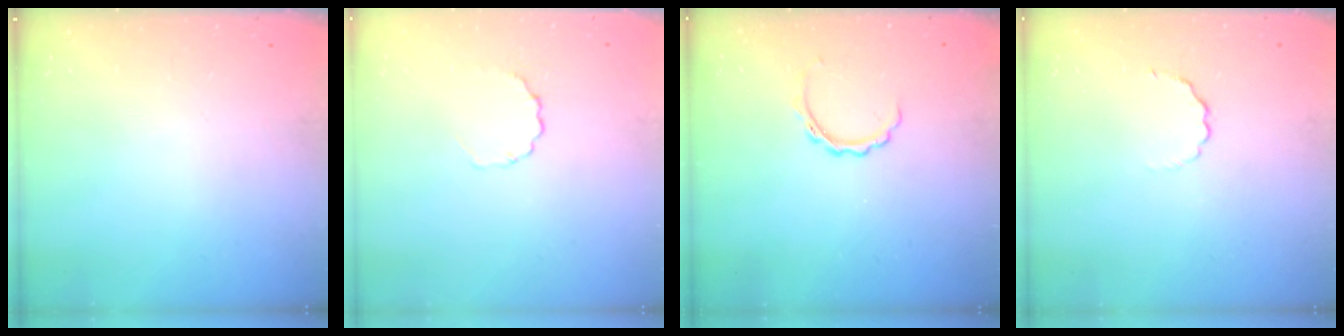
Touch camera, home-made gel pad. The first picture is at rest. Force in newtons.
{"total": 2.6, "press": 2.3, "slide": 1.0}
{"total": 3.9, "press": 3.8, "slide": 0.9}
{"total": 2.6, "press": 2.5, "slide": 0.8}